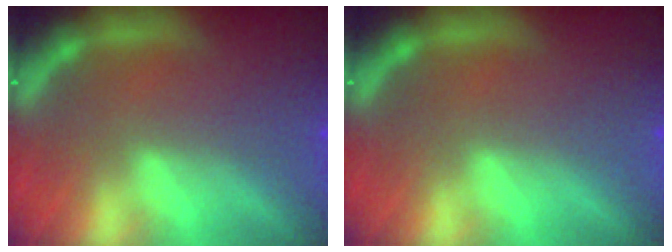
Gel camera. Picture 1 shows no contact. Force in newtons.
{"total": 0.0}